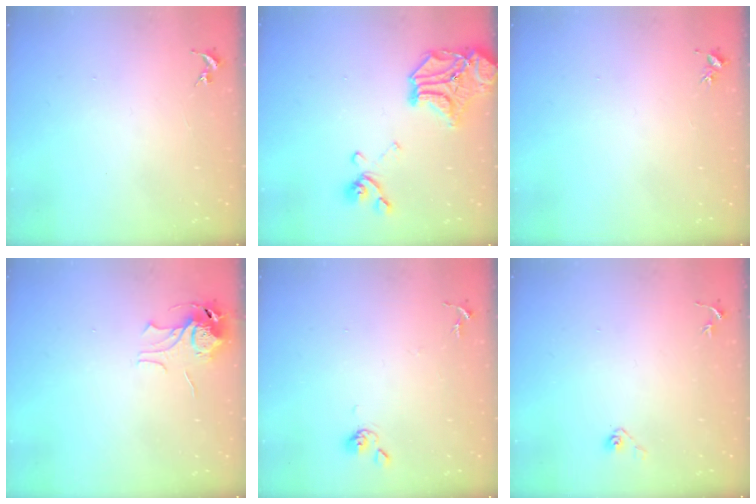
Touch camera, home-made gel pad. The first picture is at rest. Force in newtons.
{"total": 19.2, "press": 19.0, "slide": 2.5}
{"total": 3.1, "press": 3.1, "slide": 0.2}
{"total": 8.0, "press": 8.0, "slide": 0.5}
{"total": 4.8, "press": 4.7, "slide": 0.6}
{"total": 3.6, "press": 3.3, "slide": 1.5}